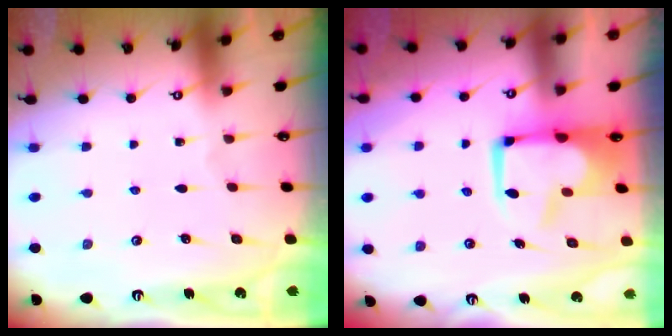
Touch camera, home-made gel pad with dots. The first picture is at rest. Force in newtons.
{"total": 8.6, "press": 8.5, "slide": 1.2}